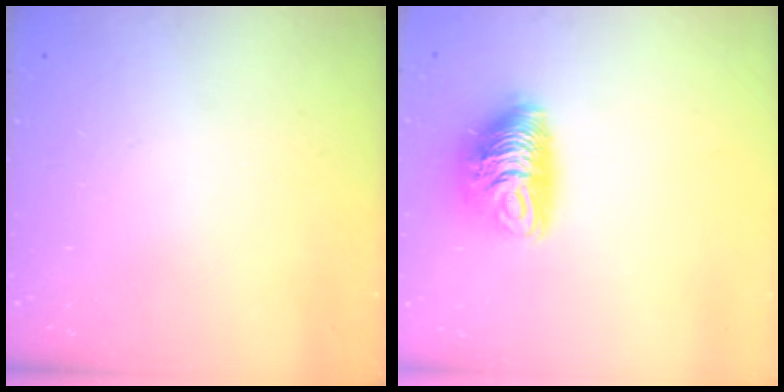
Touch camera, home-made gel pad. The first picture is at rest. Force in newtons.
{"total": 10.2, "press": 10.2, "slide": 0.9}